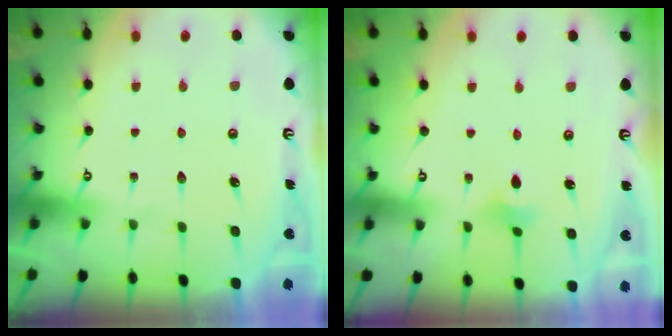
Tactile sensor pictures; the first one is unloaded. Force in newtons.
{"total": 2.5, "press": 2.5, "slide": 0.5}